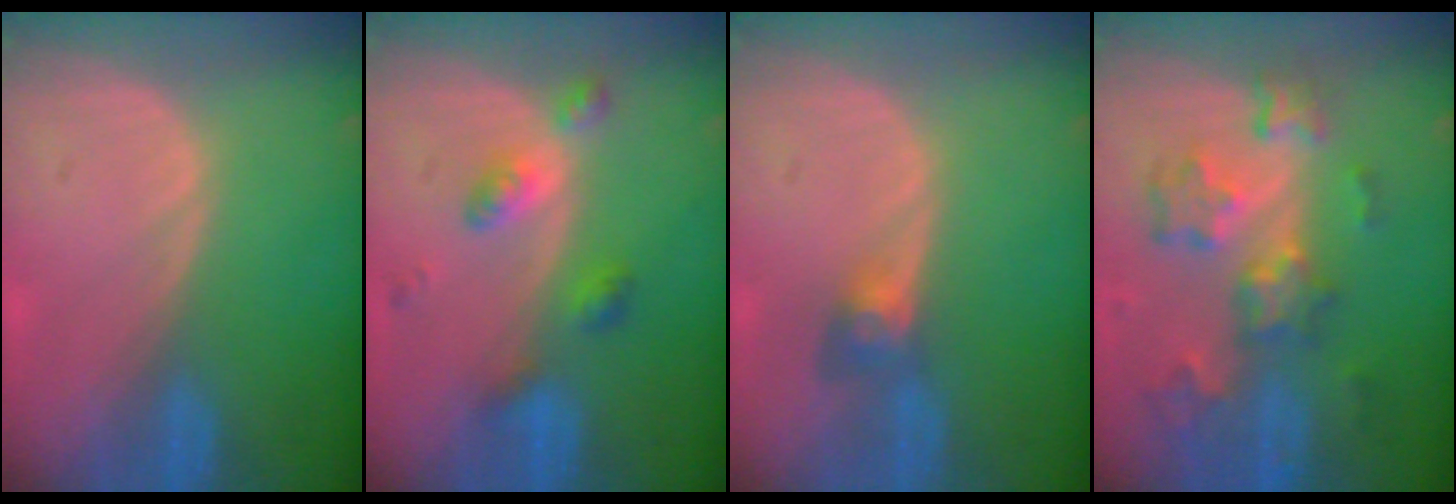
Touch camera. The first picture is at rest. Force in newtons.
{"total": 4.8, "press": 4.8, "slide": 0.1}
{"total": 3.2, "press": 2.7, "slide": 1.6}
{"total": 9.2, "press": 8.1, "slide": 4.4}